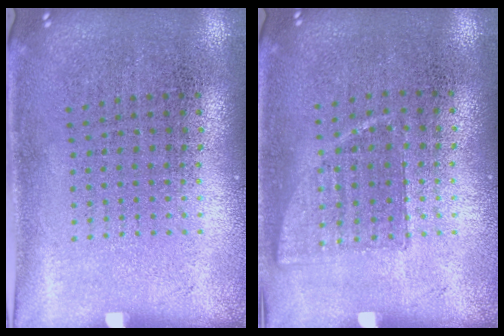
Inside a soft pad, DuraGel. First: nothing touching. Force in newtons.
{"total": 0.7, "press": 0.6, "slide": 0.3}